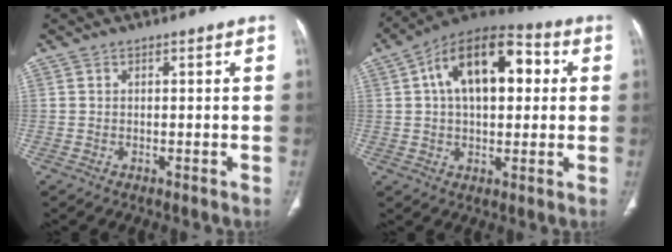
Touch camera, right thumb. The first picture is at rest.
{"total": 17.7, "force": [3.9, 9.9, 14.2], "torque": [-0.195, 0.028, 0.054]}